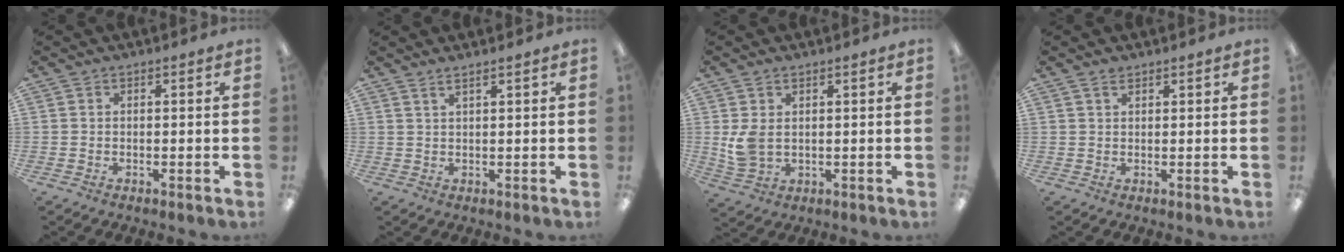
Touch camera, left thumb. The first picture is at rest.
{"total": 1.8, "force": [1.5, 0.0, 0.9], "torque": [-0.020, -0.001, 0.027]}
{"total": 5.6, "force": [1.3, 3.6, 4.1], "torque": [-0.090, -0.004, 0.022]}
{"total": 1.7, "force": [1.3, 0.7, 0.7], "torque": [-0.016, -0.001, 0.025]}